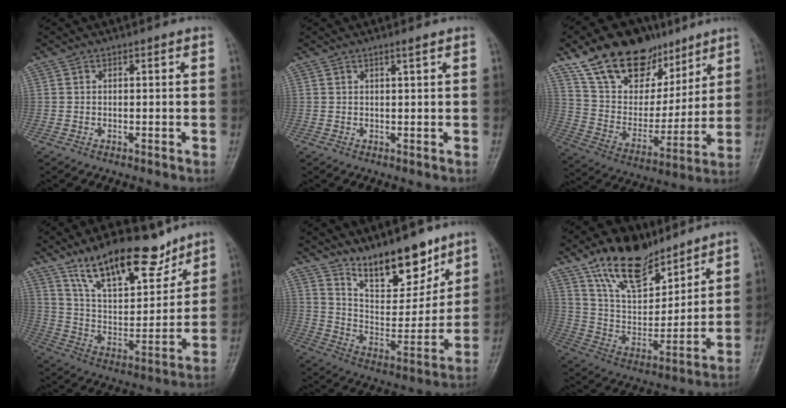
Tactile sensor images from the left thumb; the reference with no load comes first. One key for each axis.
{"total": 1.1, "fx": 0.8, "fy": -0.1, "fz": 0.8, "tx": -0.015, "ty": -0.005, "tz": 0.014}
{"total": 22.2, "fx": 14.4, "fy": 12.8, "fz": 11.0, "tx": -0.140, "ty": -0.043, "tz": 0.256}
{"total": 18.3, "fx": 13.0, "fy": 7.3, "fz": 10.8, "tx": -0.133, "ty": -0.073, "tz": 0.230}
{"total": 15.3, "fx": 11.4, "fy": 6.0, "fz": 8.2, "tx": -0.084, "ty": -0.085, "tz": 0.203}
{"total": 17.0, "fx": 12.0, "fy": 8.0, "fz": 9.0, "tx": -0.111, "ty": -0.065, "tz": 0.224}